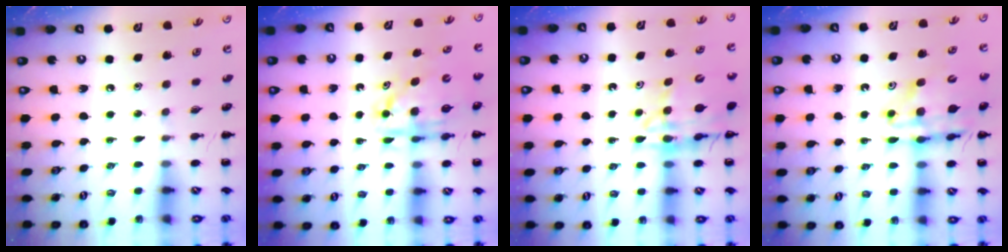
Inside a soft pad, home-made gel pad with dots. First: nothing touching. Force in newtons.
{"total": 6.9, "press": 6.8, "slide": 1.4}
{"total": 12.3, "press": 11.8, "slide": 3.5}
{"total": 13.9, "press": 13.4, "slide": 3.7}